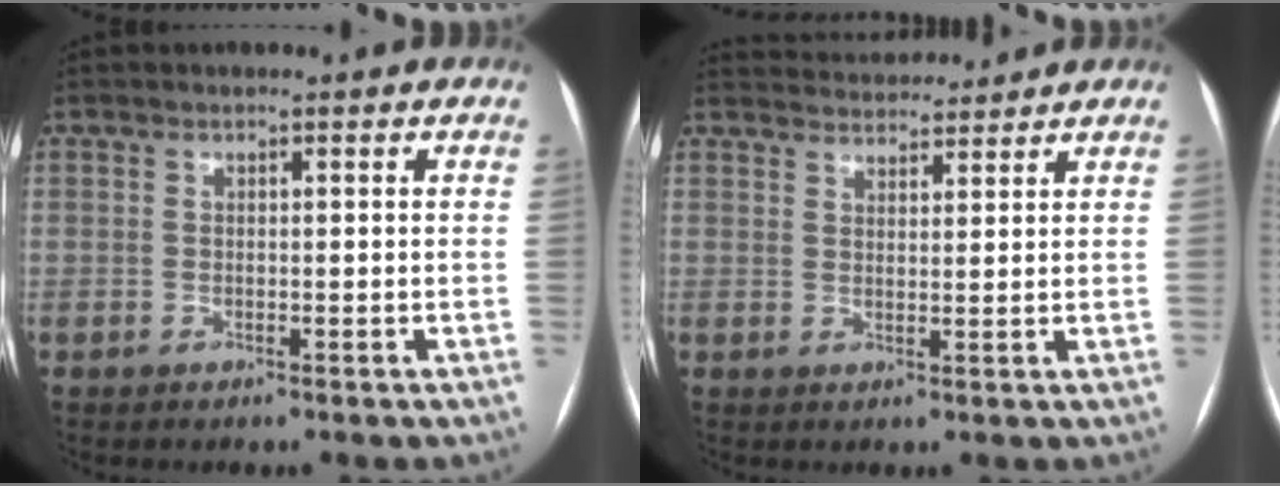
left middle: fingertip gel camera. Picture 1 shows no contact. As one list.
[{"total": 6.9, "force": [6.8, 0.8, 0.8], "torque": [-0.017, 0.023, 0.099]}]